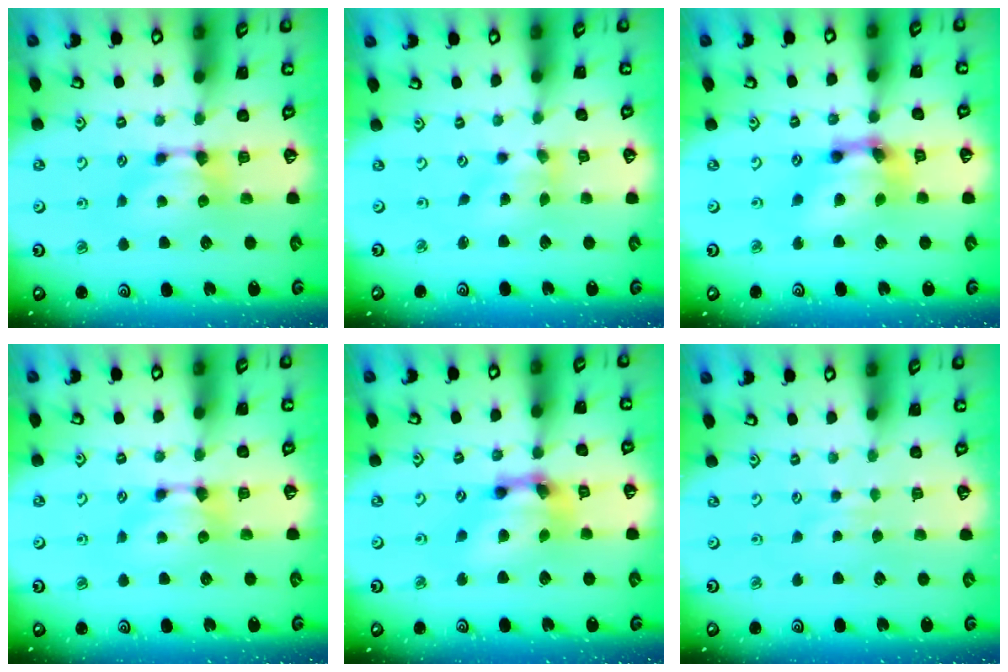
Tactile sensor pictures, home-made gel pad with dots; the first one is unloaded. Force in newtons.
{"total": 1.2, "press": 0.6, "slide": 1.1}
{"total": 9.1, "press": 8.5, "slide": 3.2}
{"total": 0.0}
{"total": 9.1, "press": 8.5, "slide": 3.2}
{"total": 2.4, "press": 2.4, "slide": 0.2}